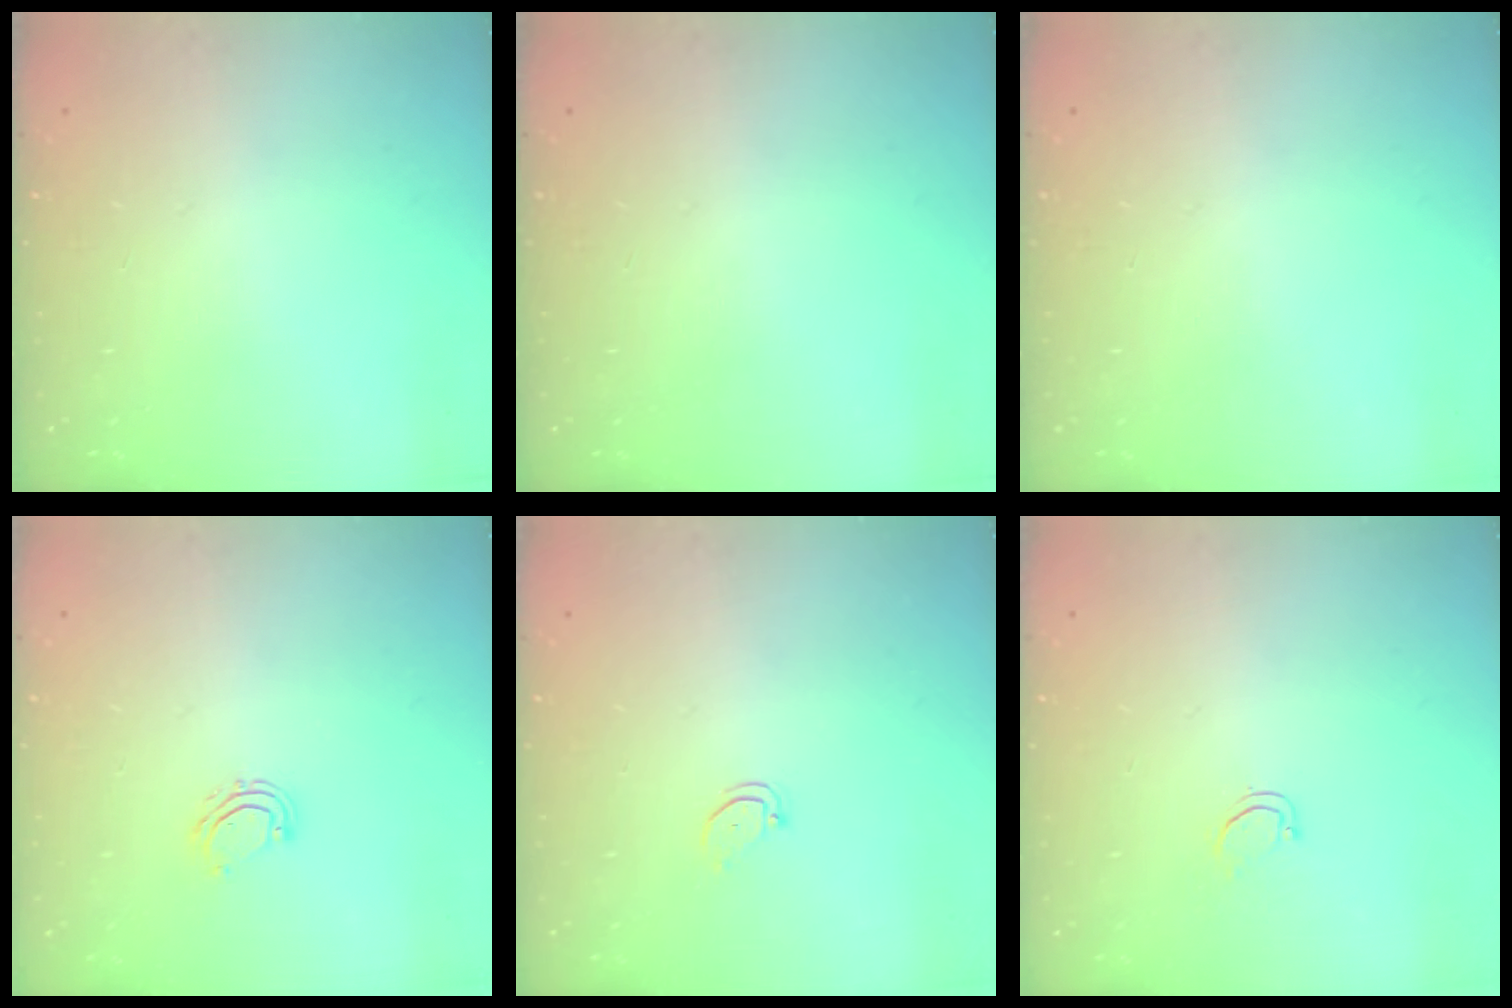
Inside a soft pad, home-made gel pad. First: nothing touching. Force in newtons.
{"total": 0.0}
{"total": 0.0}
{"total": 4.5, "press": 4.4, "slide": 0.4}
{"total": 2.4, "press": 2.4, "slide": 0.2}
{"total": 2.8, "press": 2.8, "slide": 0.2}